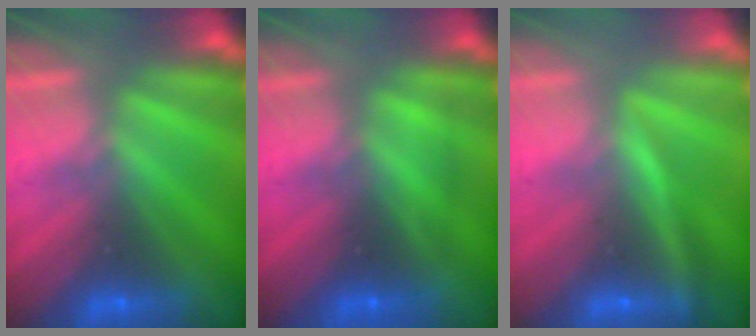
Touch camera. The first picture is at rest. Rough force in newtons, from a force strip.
{"total": 1.9}
{"total": 2.8}